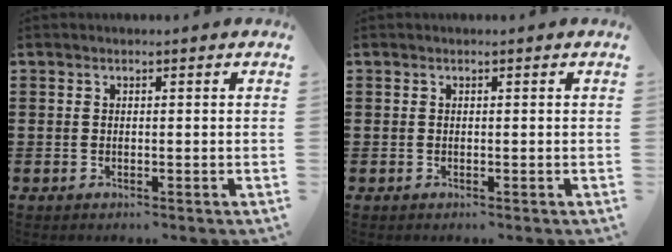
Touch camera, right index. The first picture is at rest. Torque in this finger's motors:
{"motor_torque": [0.00, 0.00, 0.00, 0.00]}